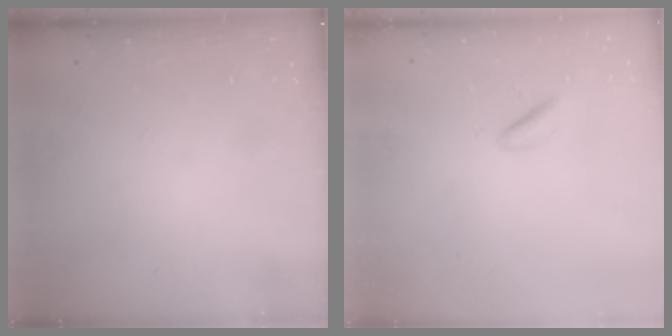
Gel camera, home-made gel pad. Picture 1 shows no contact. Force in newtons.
{"total": 2.2, "press": 2.2, "slide": 0.5}